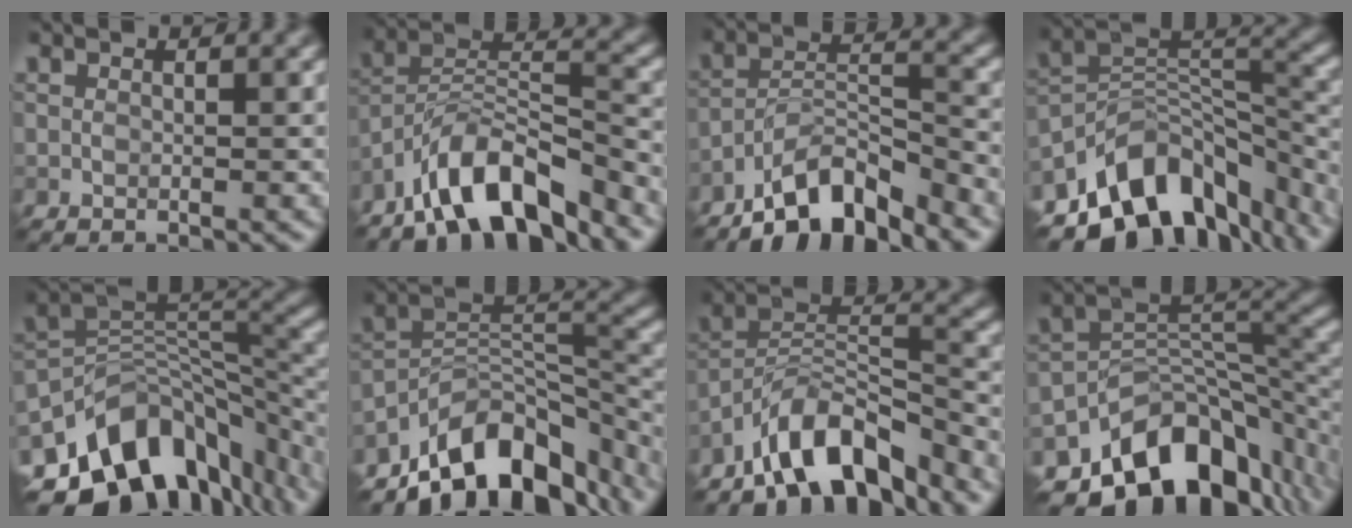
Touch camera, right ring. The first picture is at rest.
{"total": 8.8, "force": [-6.9, 2.6, 4.9], "torque": [-0.071, 0.008, -0.130]}
{"total": 7.7, "force": [-6.2, 2.1, 4.1], "torque": [-0.059, 0.005, -0.115]}
{"total": 11.7, "force": [-7.2, 7.0, 6.1], "torque": [-0.096, 0.000, -0.125]}
{"total": 13.2, "force": [-7.2, 8.2, 7.4], "torque": [-0.128, -0.007, -0.115]}
{"total": 12.0, "force": [-8.4, 5.7, 6.4], "torque": [-0.098, 0.007, -0.152]}
{"total": 8.9, "force": [-7.0, 2.9, 4.7], "torque": [-0.061, 0.005, -0.135]}
{"total": 12.6, "force": [-7.6, 7.4, 6.9], "torque": [-0.103, -0.006, -0.126]}